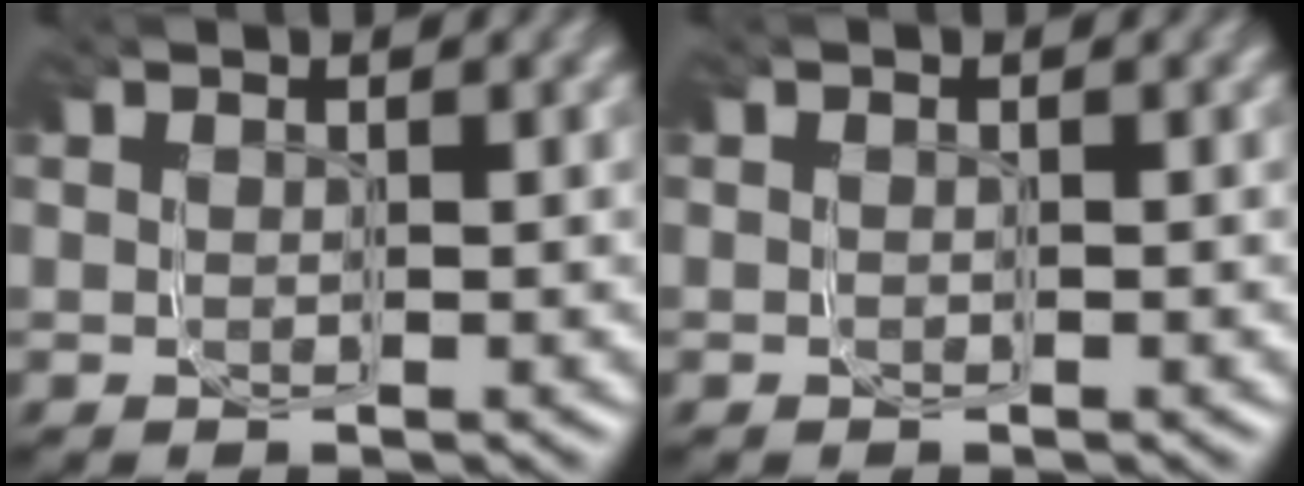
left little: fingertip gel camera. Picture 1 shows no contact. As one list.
[{"total": 0.0}]